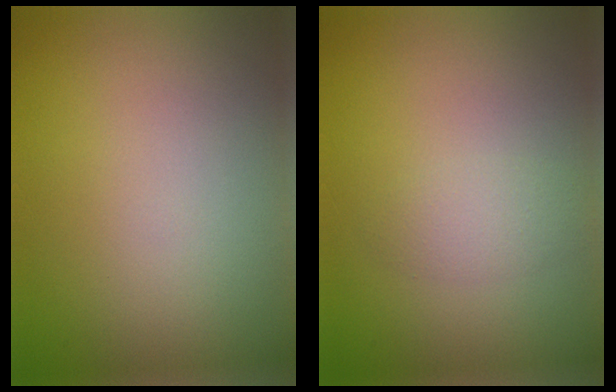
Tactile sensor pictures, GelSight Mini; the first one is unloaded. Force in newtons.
{"total": 1.8, "press": 1.8, "slide": 0.0}